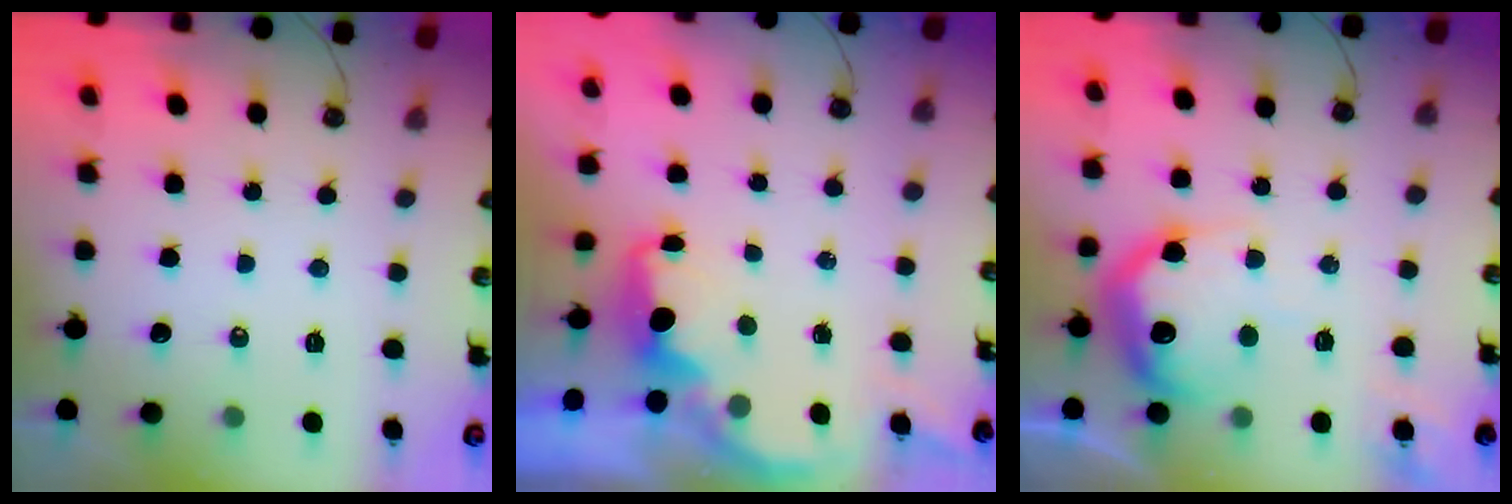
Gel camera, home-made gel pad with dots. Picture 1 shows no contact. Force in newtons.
{"total": 2.3, "press": 2.2, "slide": 0.8}
{"total": 21.0, "press": 20.9, "slide": 1.3}